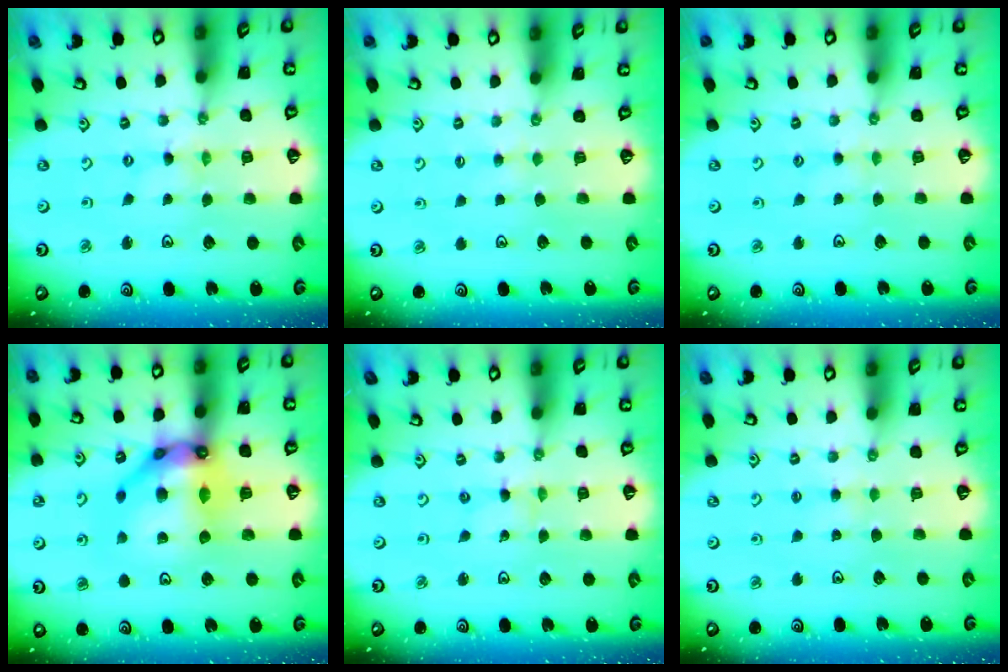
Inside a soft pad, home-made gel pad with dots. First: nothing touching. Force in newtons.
{"total": 2.5, "press": 2.5, "slide": 0.4}
{"total": 1.5, "press": 1.4, "slide": 0.3}
{"total": 16.1, "press": 16.0, "slide": 1.8}
{"total": 0.6, "press": 0.6, "slide": 0.1}
{"total": 2.7, "press": 2.7, "slide": 0.3}